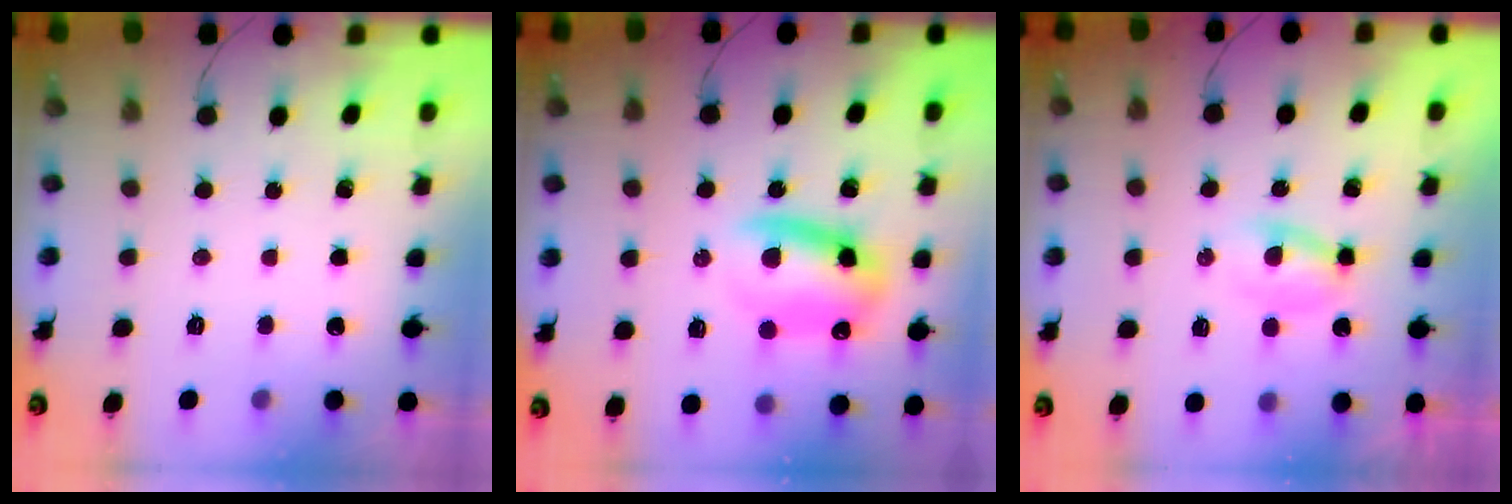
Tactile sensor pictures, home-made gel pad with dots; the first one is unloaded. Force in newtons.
{"total": 11.4, "press": 11.1, "slide": 2.4}
{"total": 2.1, "press": 1.9, "slide": 0.9}